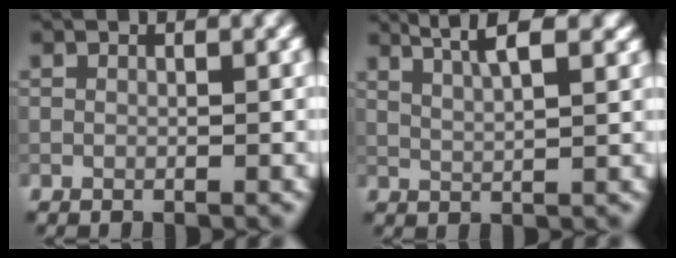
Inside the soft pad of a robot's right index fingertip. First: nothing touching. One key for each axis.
{"total": 6.5, "fx": 4.0, "fy": 2.5, "fz": 4.4, "tx": -0.049, "ty": 0.030, "tz": 0.040}